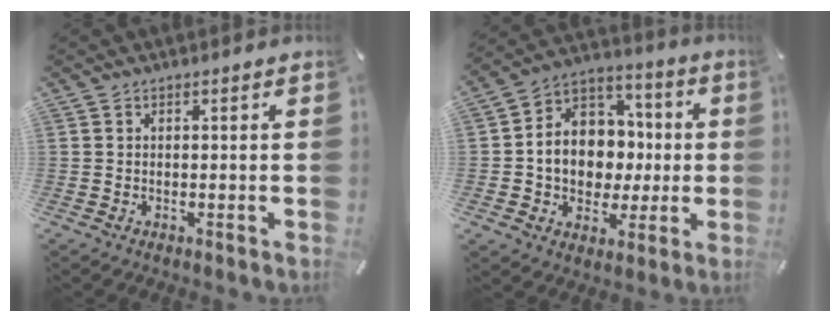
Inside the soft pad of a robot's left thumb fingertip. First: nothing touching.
{"total": 12.6, "force": [-1.2, 11.3, 5.6], "torque": [-0.105, -0.001, -0.015]}